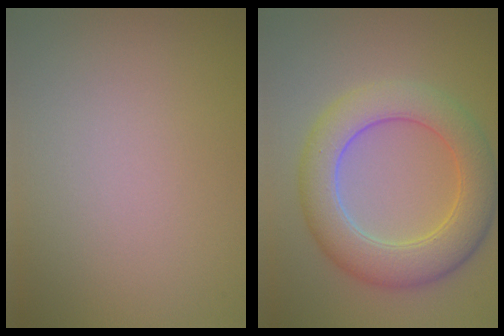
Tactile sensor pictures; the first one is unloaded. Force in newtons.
{"total": 6.7, "press": 6.7, "slide": 0.4}